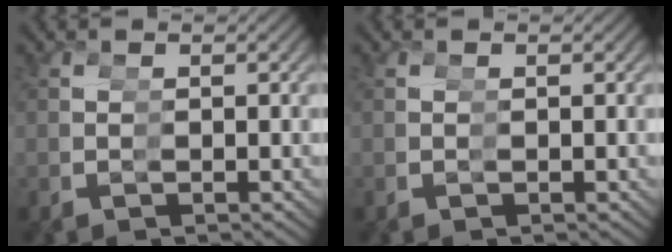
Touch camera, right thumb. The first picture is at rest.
{"total": 0.0}